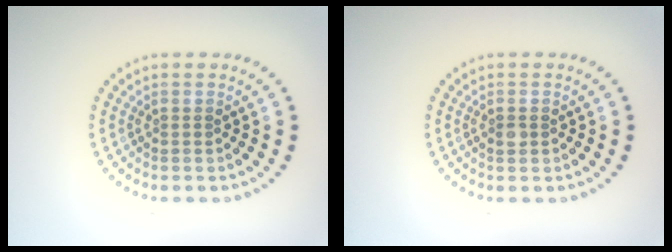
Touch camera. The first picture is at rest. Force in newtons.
{"total": 0.8, "press": 0.8, "slide": 0.0}